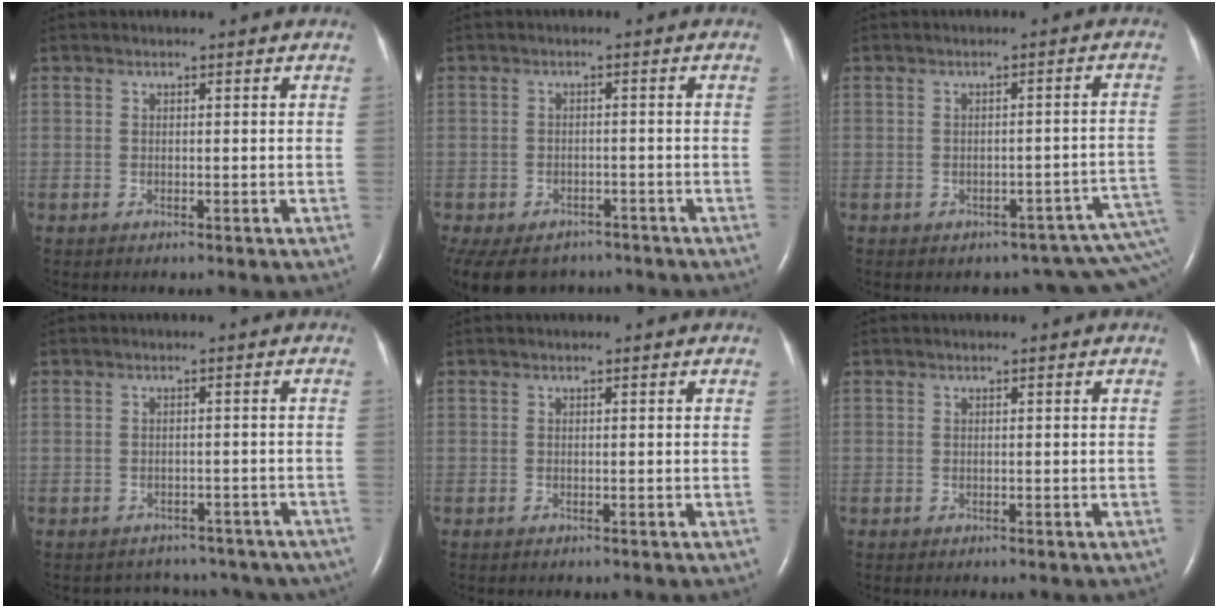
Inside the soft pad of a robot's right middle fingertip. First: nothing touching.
{"total": 14.2, "force": [-10.2, 8.5, 5.0], "torque": [-0.146, -0.007, -0.129]}
{"total": 9.7, "force": [-5.8, 5.3, 5.8], "torque": [-0.046, 0.034, -0.060]}
{"total": 10.5, "force": [-9.1, 5.0, 1.7], "torque": [-0.018, 0.018, -0.087]}
{"total": 0.0}
{"total": 0.0}